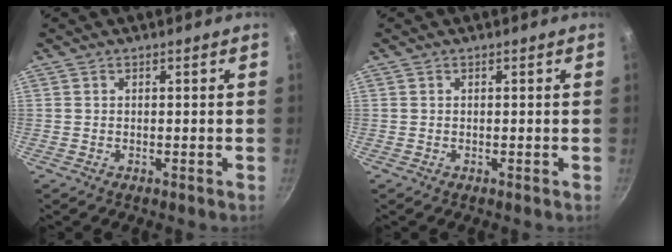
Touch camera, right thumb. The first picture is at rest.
{"total": 0.0}